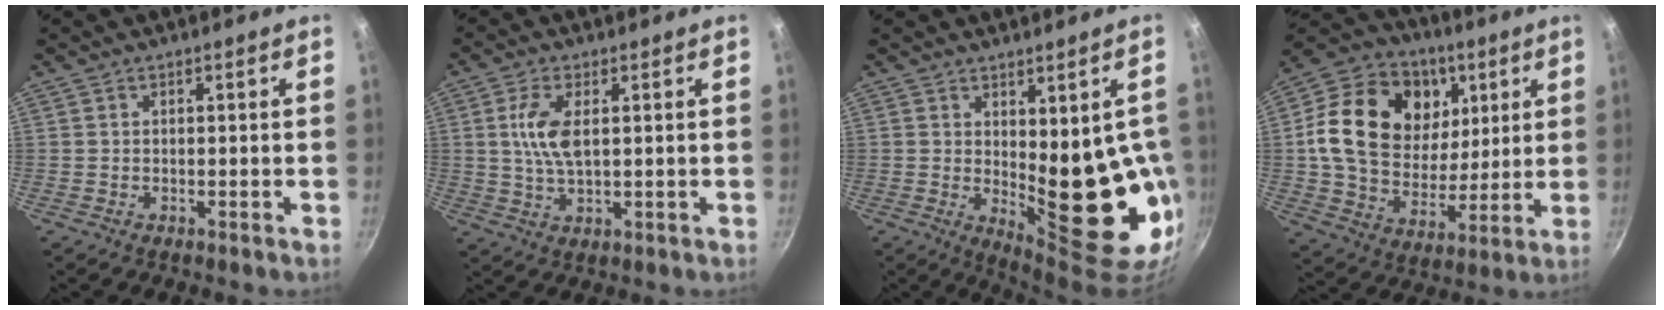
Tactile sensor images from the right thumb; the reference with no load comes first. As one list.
[{"total": 7.1, "force": [1.4, 3.2, 6.2], "torque": [-0.124, 0.001, 0.027]}, {"total": 17.1, "force": [-0.7, 7.0, 15.5], "torque": [-0.165, -0.028, 0.014]}, {"total": 24.7, "force": [6.9, 18.0, 15.4], "torque": [-0.250, -0.013, 0.114]}]